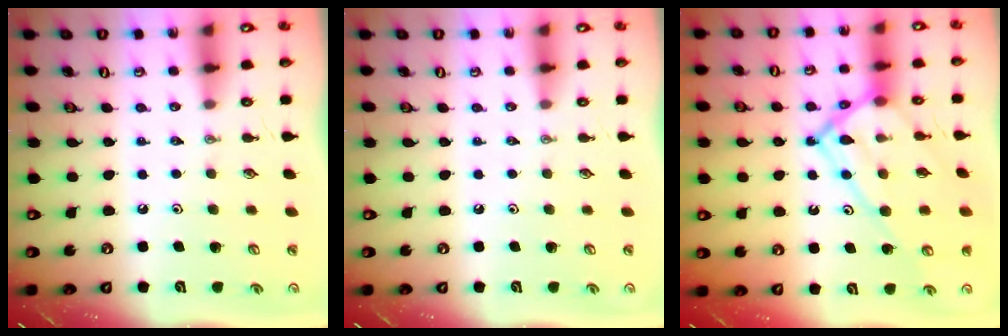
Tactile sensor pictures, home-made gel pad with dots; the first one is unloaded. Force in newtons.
{"total": 0.0}
{"total": 17.7, "press": 17.6, "slide": 2.1}